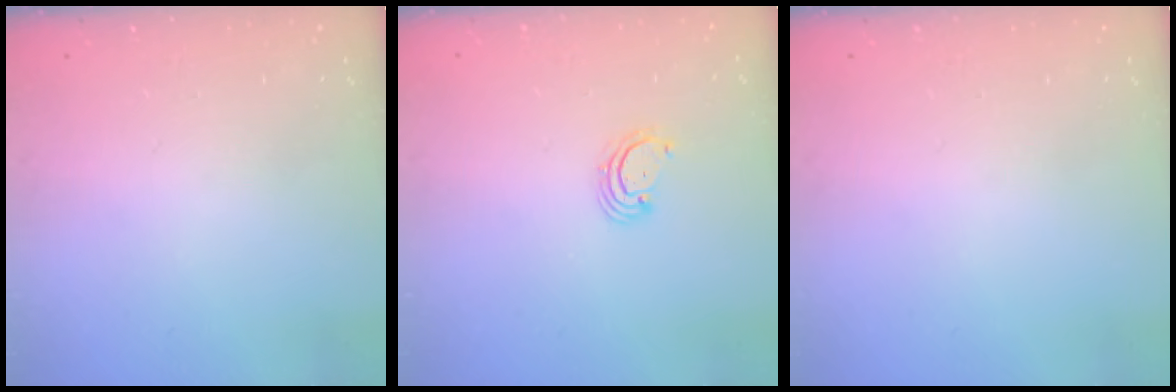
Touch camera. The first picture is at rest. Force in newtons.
{"total": 2.7, "press": 2.7, "slide": 0.3}
{"total": 0.0}